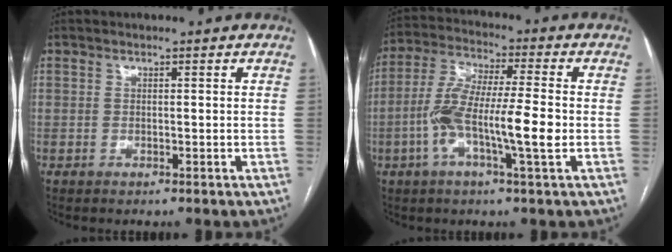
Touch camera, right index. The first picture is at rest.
{"total": 12.2, "force": [-2.6, 1.0, 11.8], "torque": [-0.232, 0.008, -0.056]}